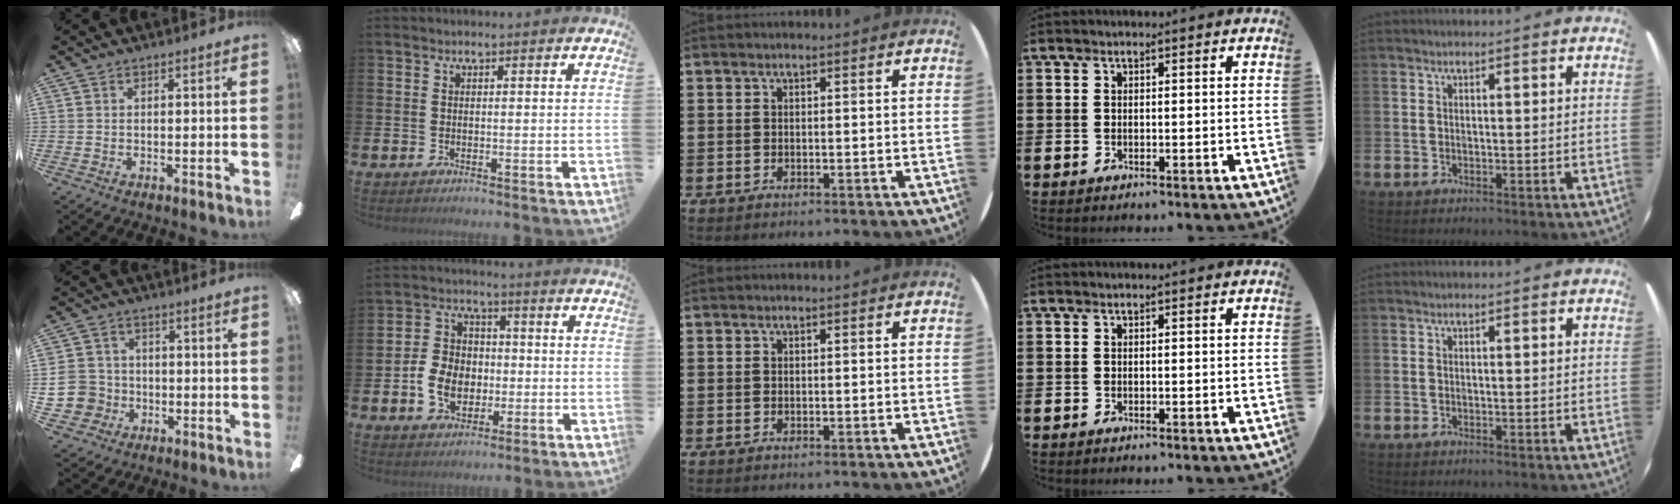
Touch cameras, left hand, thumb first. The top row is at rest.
{"thumb": {"total": 9.0, "force": [-1.5, 8.5, 2.7], "torque": [-0.083, 0.024, -0.024]}, "index": {"total": 7.0, "force": [-1.3, 5.7, 3.8], "torque": [-0.089, 0.013, -0.026]}}